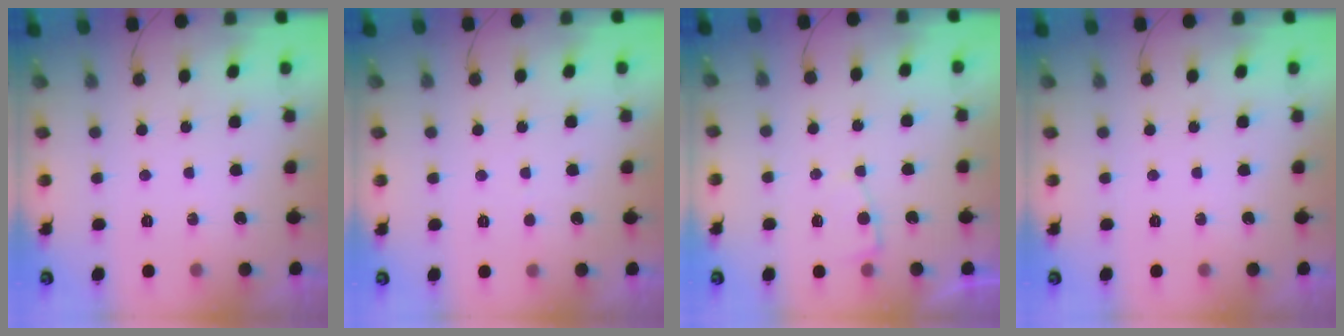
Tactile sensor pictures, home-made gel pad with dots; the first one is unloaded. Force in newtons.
{"total": 0.5, "press": 0.5, "slide": 0.1}
{"total": 2.6, "press": 2.6, "slide": 0.3}
{"total": 0.0}